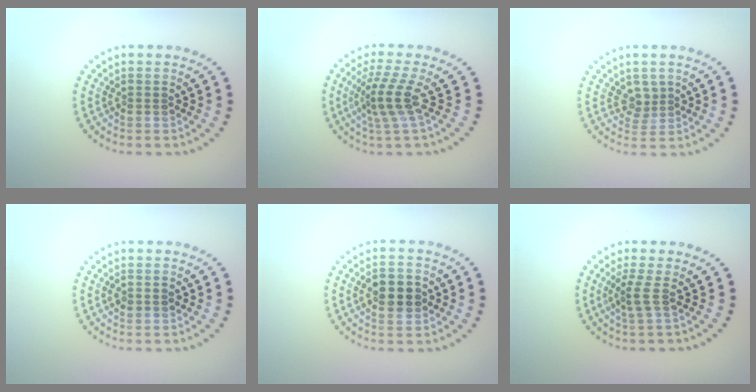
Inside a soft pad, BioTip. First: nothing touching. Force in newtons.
{"total": 3.3, "press": 2.3, "slide": 2.4}
{"total": 1.9, "press": 1.3, "slide": 1.3}
{"total": 1.0, "press": 1.0, "slide": 0.1}
{"total": 3.8, "press": 3.8, "slide": 0.1}
{"total": 1.8, "press": 1.1, "slide": 1.4}